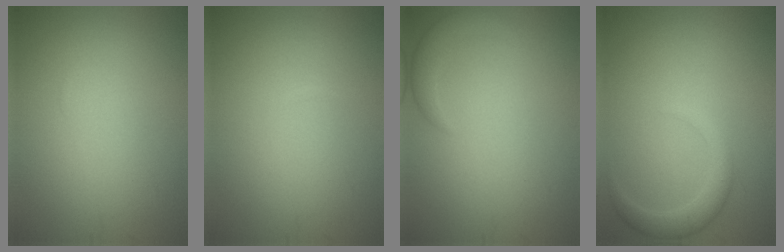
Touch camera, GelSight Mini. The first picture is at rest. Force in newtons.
{"total": 0.0}
{"total": 2.2, "press": 2.2, "slide": 0.2}
{"total": 2.4, "press": 2.4, "slide": 0.2}